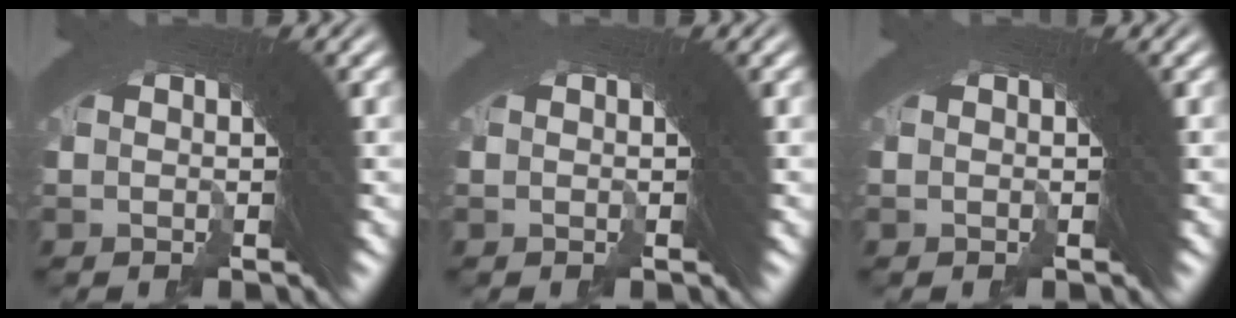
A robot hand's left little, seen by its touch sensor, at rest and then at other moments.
{"total": 0.0}
{"total": 0.0}